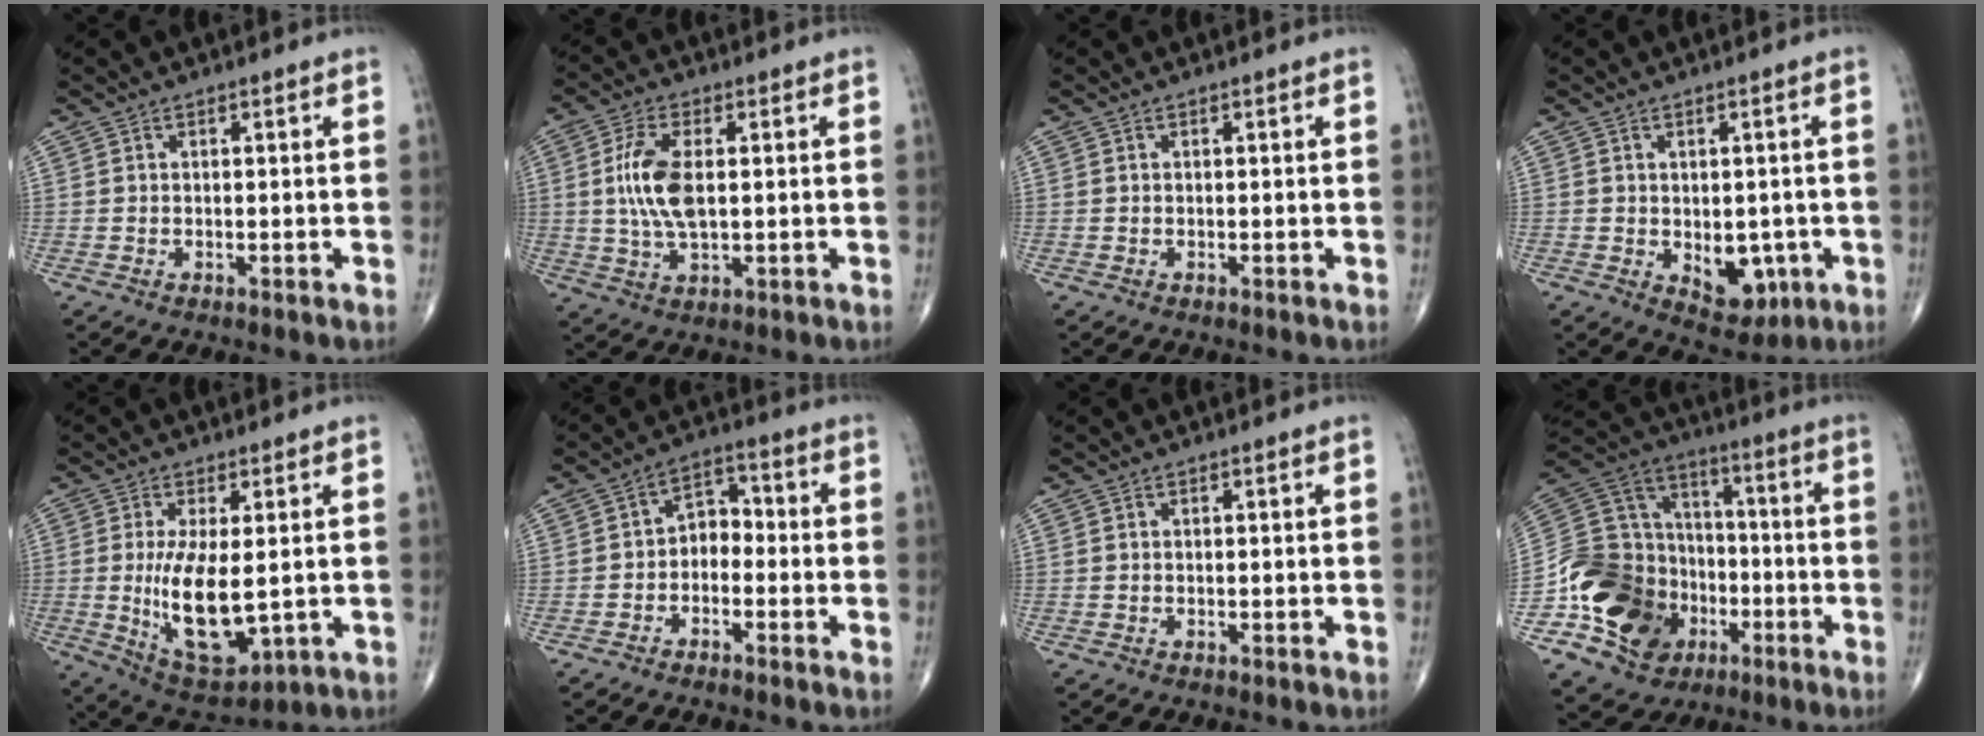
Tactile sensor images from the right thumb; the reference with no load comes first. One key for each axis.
{"total": 9.4, "fx": 0.8, "fy": 4.3, "fz": 8.3, "tx": -0.179, "ty": -0.003, "tz": 0.018}
{"total": 0.0}
{"total": 7.4, "fx": -1.6, "fy": 5.0, "fz": 5.3, "tx": -0.036, "ty": -0.003, "tz": -0.008}
{"total": 12.9, "fx": -0.5, "fy": 5.4, "fz": 11.7, "tx": -0.208, "ty": -0.026, "tz": 0.007}
{"total": 5.2, "fx": -1.6, "fy": 3.7, "fz": 3.3, "tx": -0.034, "ty": 0.033, "tz": -0.042}
{"total": 0.0}
{"total": 21.4, "fx": -7.5, "fy": 17.4, "fz": 9.9, "tx": -0.167, "ty": 0.082, "tz": -0.125}